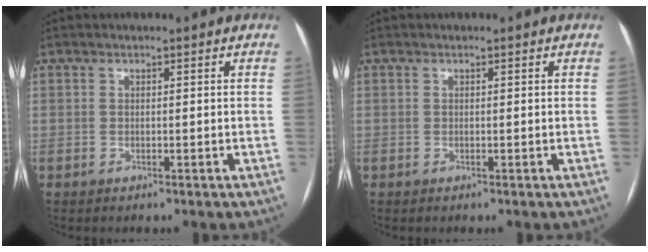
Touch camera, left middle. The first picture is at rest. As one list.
[{"total": 0.0}]